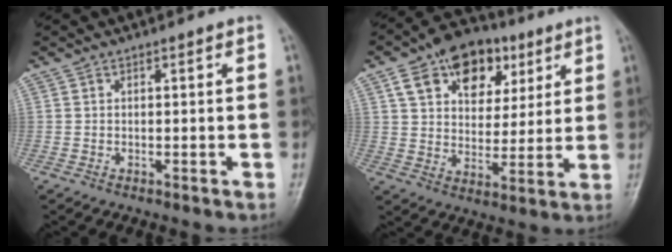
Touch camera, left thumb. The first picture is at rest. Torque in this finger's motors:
{"motor_torque": [1.45, 1.00, 0.95, -1.01, 0.11]}